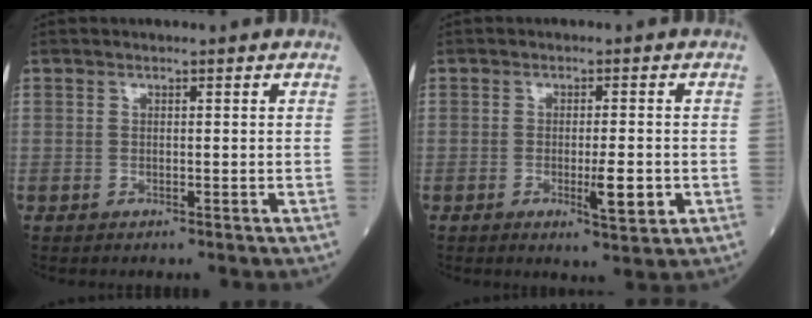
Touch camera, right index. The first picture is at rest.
{"total": 4.6, "force": [-1.2, 0.5, 4.4], "torque": [-0.066, -0.007, -0.015]}